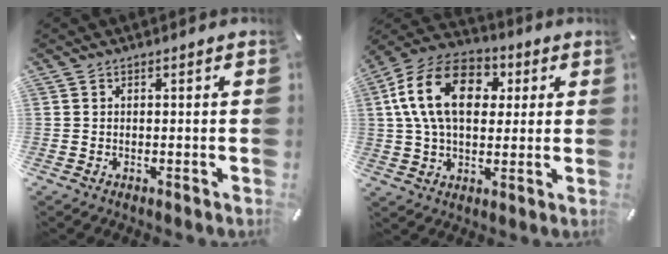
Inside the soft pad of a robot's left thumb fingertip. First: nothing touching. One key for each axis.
{"total": 17.3, "fx": 3.4, "fy": 12.1, "fz": 11.8, "tx": -0.240, "ty": 0.013, "tz": 0.058}